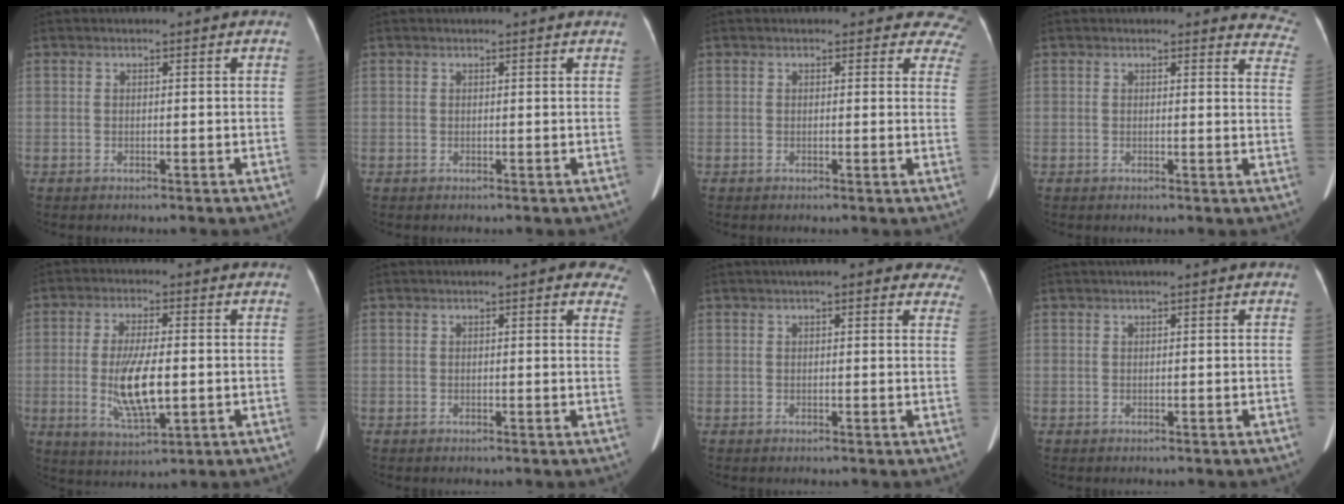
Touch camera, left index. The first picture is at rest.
{"total": 1.0, "force": [1.0, 0.2, 0.2], "torque": [-0.012, 0.008, 0.011]}
{"total": 6.6, "force": [5.9, 3.1, 0.1], "torque": [0.051, -0.014, 0.020]}
{"total": 6.4, "force": [5.9, 2.4, -0.1], "torque": [0.042, -0.032, 0.020]}
{"total": 9.1, "force": [-1.0, 2.4, 8.8], "torque": [-0.177, -0.010, -0.011]}
{"total": 6.0, "force": [4.2, 1.6, 3.9], "torque": [-0.027, 0.003, 0.027]}
{"total": 10.3, "force": [8.1, 2.9, 5.7], "torque": [-0.045, 0.018, 0.084]}
{"total": 0.9, "force": [0.5, 0.0, 0.7], "torque": [-0.017, 0.016, 0.012]}